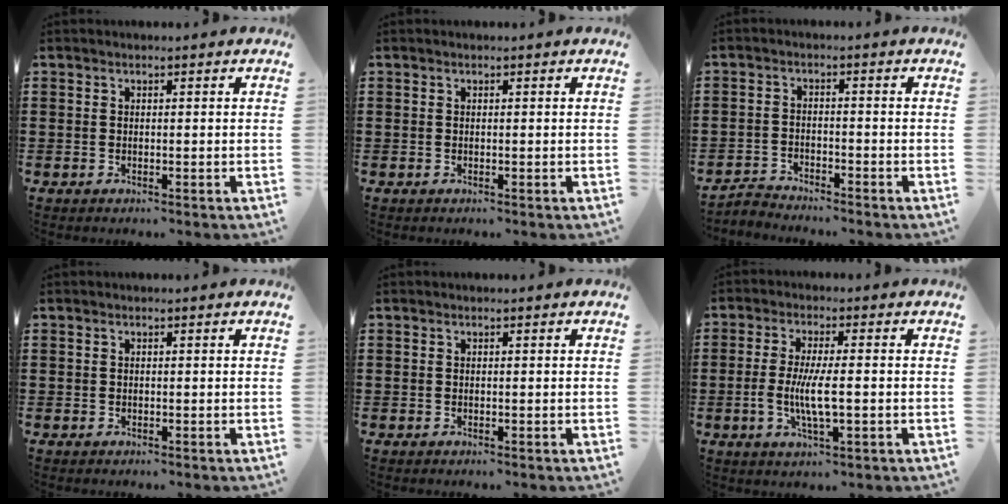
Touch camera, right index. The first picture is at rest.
{"total": 0.0}
{"total": 2.4, "force": [-2.4, 0.3, -0.1], "torque": [-0.007, 0.003, -0.051]}
{"total": 0.0}
{"total": 0.0}
{"total": 6.3, "force": [-1.1, 1.4, 6.1], "torque": [-0.125, -0.005, -0.027]}